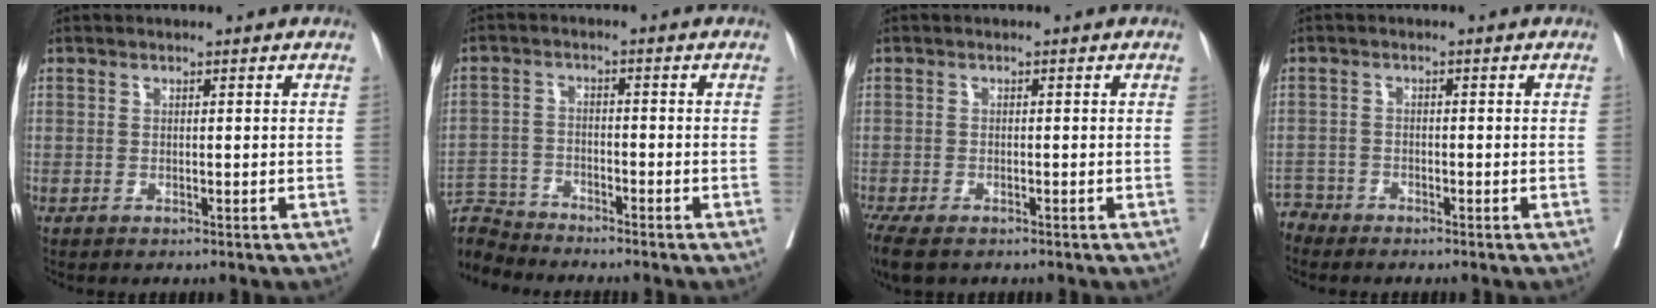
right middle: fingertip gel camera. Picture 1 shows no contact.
{"total": 5.9, "force": [-5.8, 0.0, -1.1], "torque": [0.022, 0.001, -0.112]}
{"total": 6.8, "force": [-4.8, 2.9, 3.8], "torque": [-0.078, -0.016, -0.078]}
{"total": 2.3, "force": [-2.1, 0.4, -0.9], "torque": [0.023, -0.003, -0.045]}